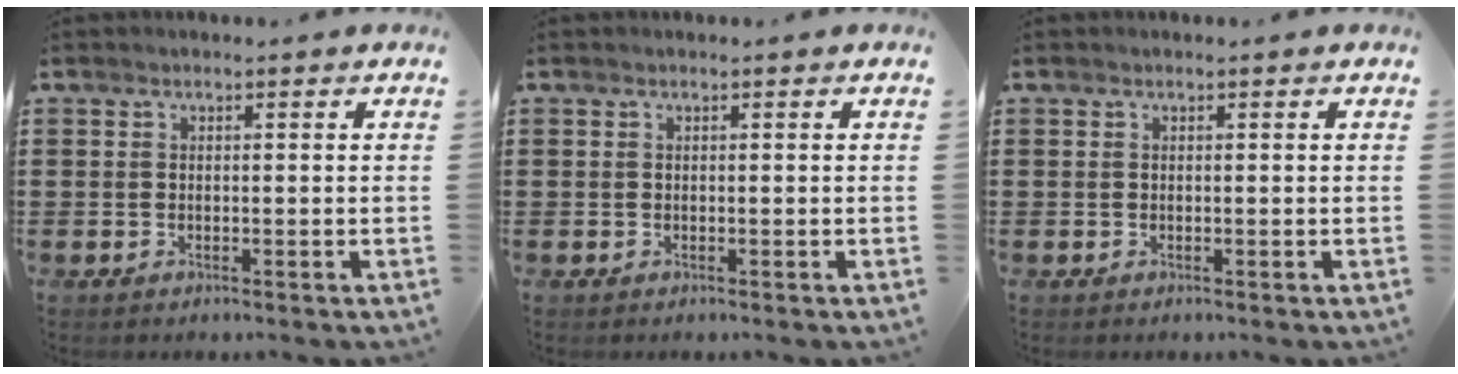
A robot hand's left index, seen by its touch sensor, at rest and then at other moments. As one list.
[{"total": 0.0}, {"total": 0.0}]